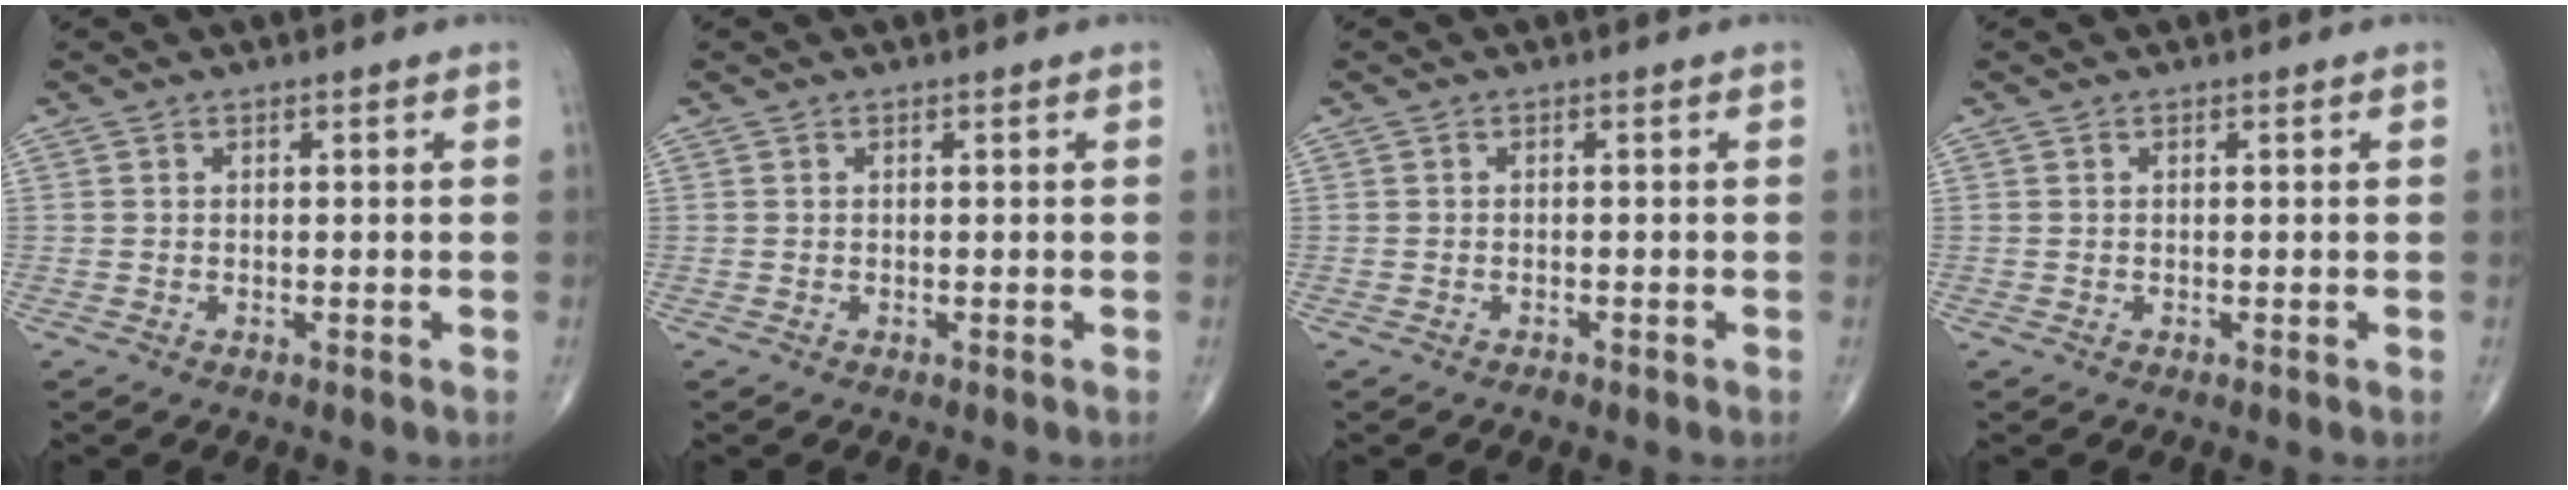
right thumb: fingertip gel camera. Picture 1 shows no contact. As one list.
[{"total": 0.0}, {"total": 0.8, "force": [-0.6, 0.3, 0.3], "torque": [-0.009, 0.004, -0.010]}, {"total": 0.0}]